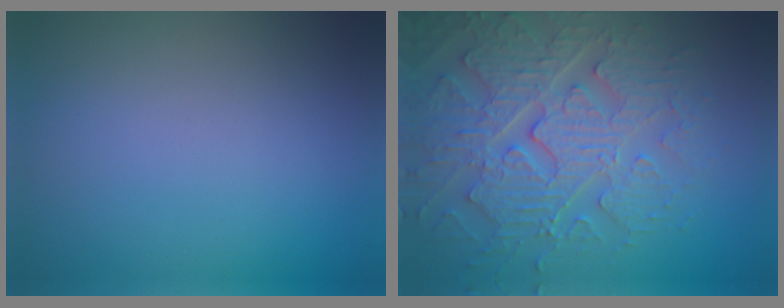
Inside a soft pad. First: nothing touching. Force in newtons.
{"total": 7.0, "press": 5.9, "slide": 3.8}